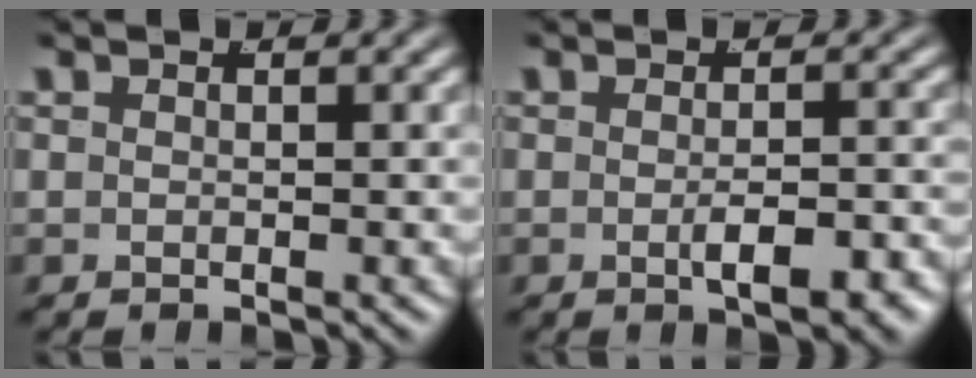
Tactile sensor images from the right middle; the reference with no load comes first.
{"total": 2.7, "force": [-1.6, 0.5, 2.2], "torque": [-0.025, 0.000, -0.025]}